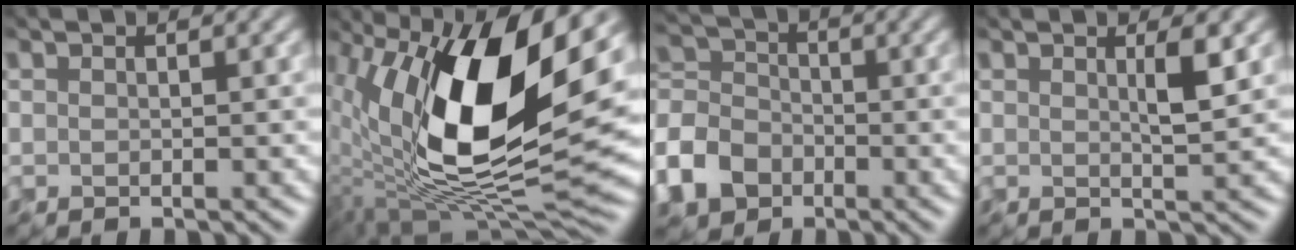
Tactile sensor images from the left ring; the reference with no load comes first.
{"total": 14.7, "force": [2.5, 6.2, 13.1], "torque": [-0.244, -0.020, 0.050]}
{"total": 8.8, "force": [-5.6, 6.2, 2.9], "torque": [-0.075, -0.022, -0.104]}
{"total": 1.7, "force": [0.2, 0.1, 1.7], "torque": [-0.026, 0.002, 0.010]}